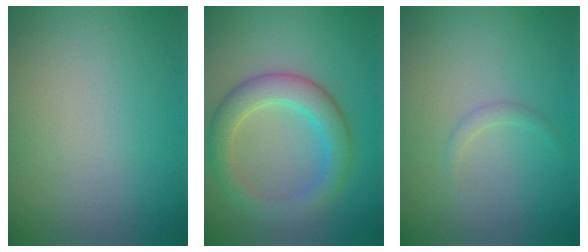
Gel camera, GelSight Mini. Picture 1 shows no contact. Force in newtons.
{"total": 4.4, "press": 4.4, "slide": 0.1}
{"total": 0.7, "press": 0.7, "slide": 0.0}